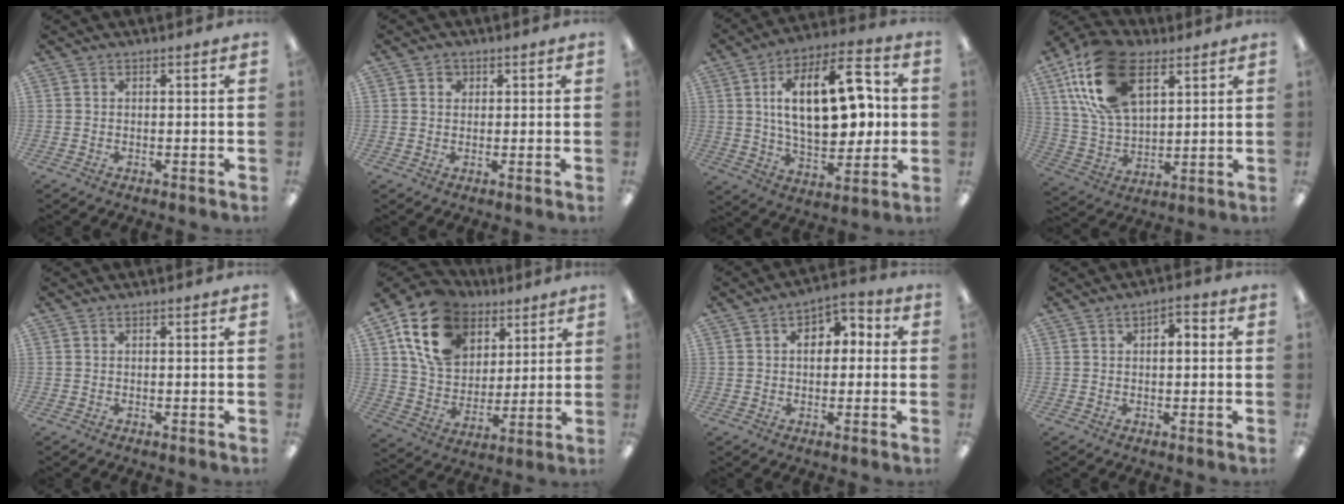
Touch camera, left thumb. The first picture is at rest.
{"total": 2.6, "force": [1.0, 2.3, 0.8], "torque": [-0.010, 0.004, 0.015]}
{"total": 22.5, "force": [4.1, 11.9, 18.7], "torque": [-0.301, 0.007, 0.063]}
{"total": 21.4, "force": [9.9, 12.5, 14.3], "torque": [-0.310, -0.011, 0.176]}
{"total": 0.0}
{"total": 18.2, "force": [9.8, 12.8, 8.5], "torque": [-0.158, -0.033, 0.187]}
{"total": 5.9, "force": [1.0, 4.4, 3.7], "torque": [-0.048, 0.005, 0.010]}
{"total": 2.9, "force": [0.5, 1.8, 2.2], "torque": [-0.026, 0.002, 0.003]}